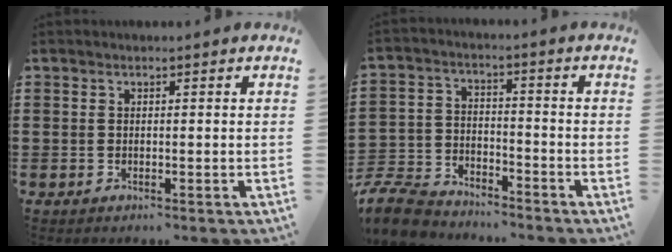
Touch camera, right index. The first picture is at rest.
{"total": 8.0, "force": [-7.6, 2.0, 1.7], "torque": [-0.050, 0.017, -0.153]}